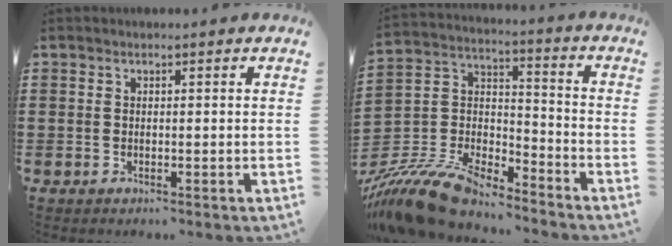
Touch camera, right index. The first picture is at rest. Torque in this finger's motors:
{"motor_torque": [1.07, 1.06, 0.61, 0.21]}